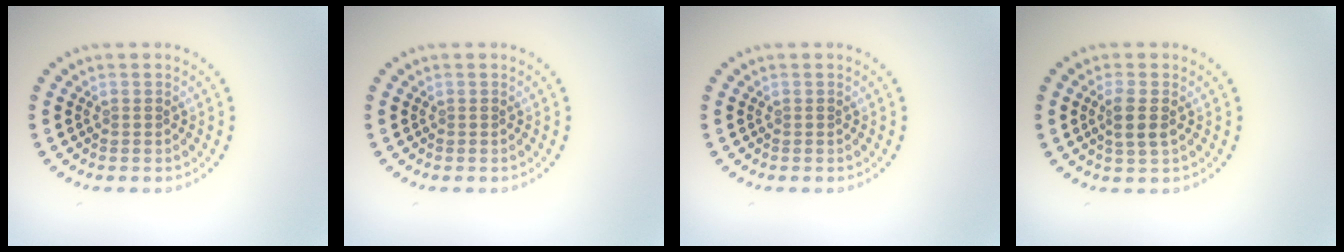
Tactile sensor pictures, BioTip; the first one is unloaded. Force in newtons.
{"total": 0.0}
{"total": 0.0}
{"total": 2.0, "press": 1.8, "slide": 0.8}